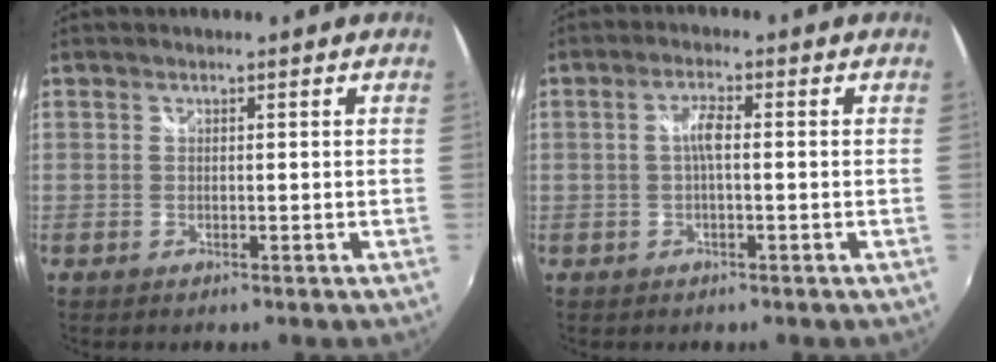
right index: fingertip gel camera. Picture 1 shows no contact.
{"total": 2.9, "force": [-0.2, 0.6, 2.8], "torque": [-0.055, 0.007, -0.003]}